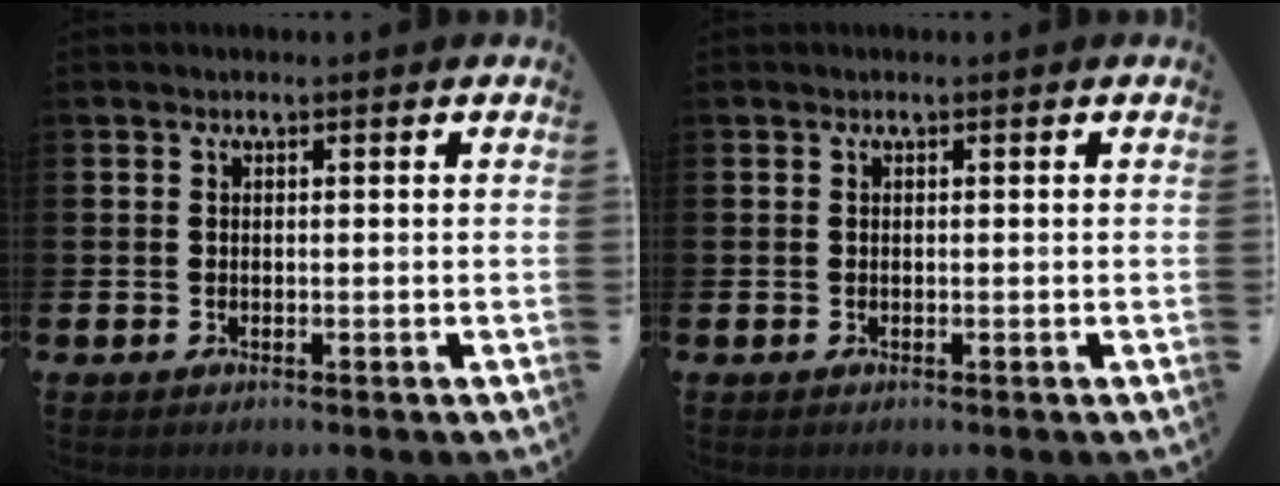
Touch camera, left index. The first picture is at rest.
{"total": 0.0}